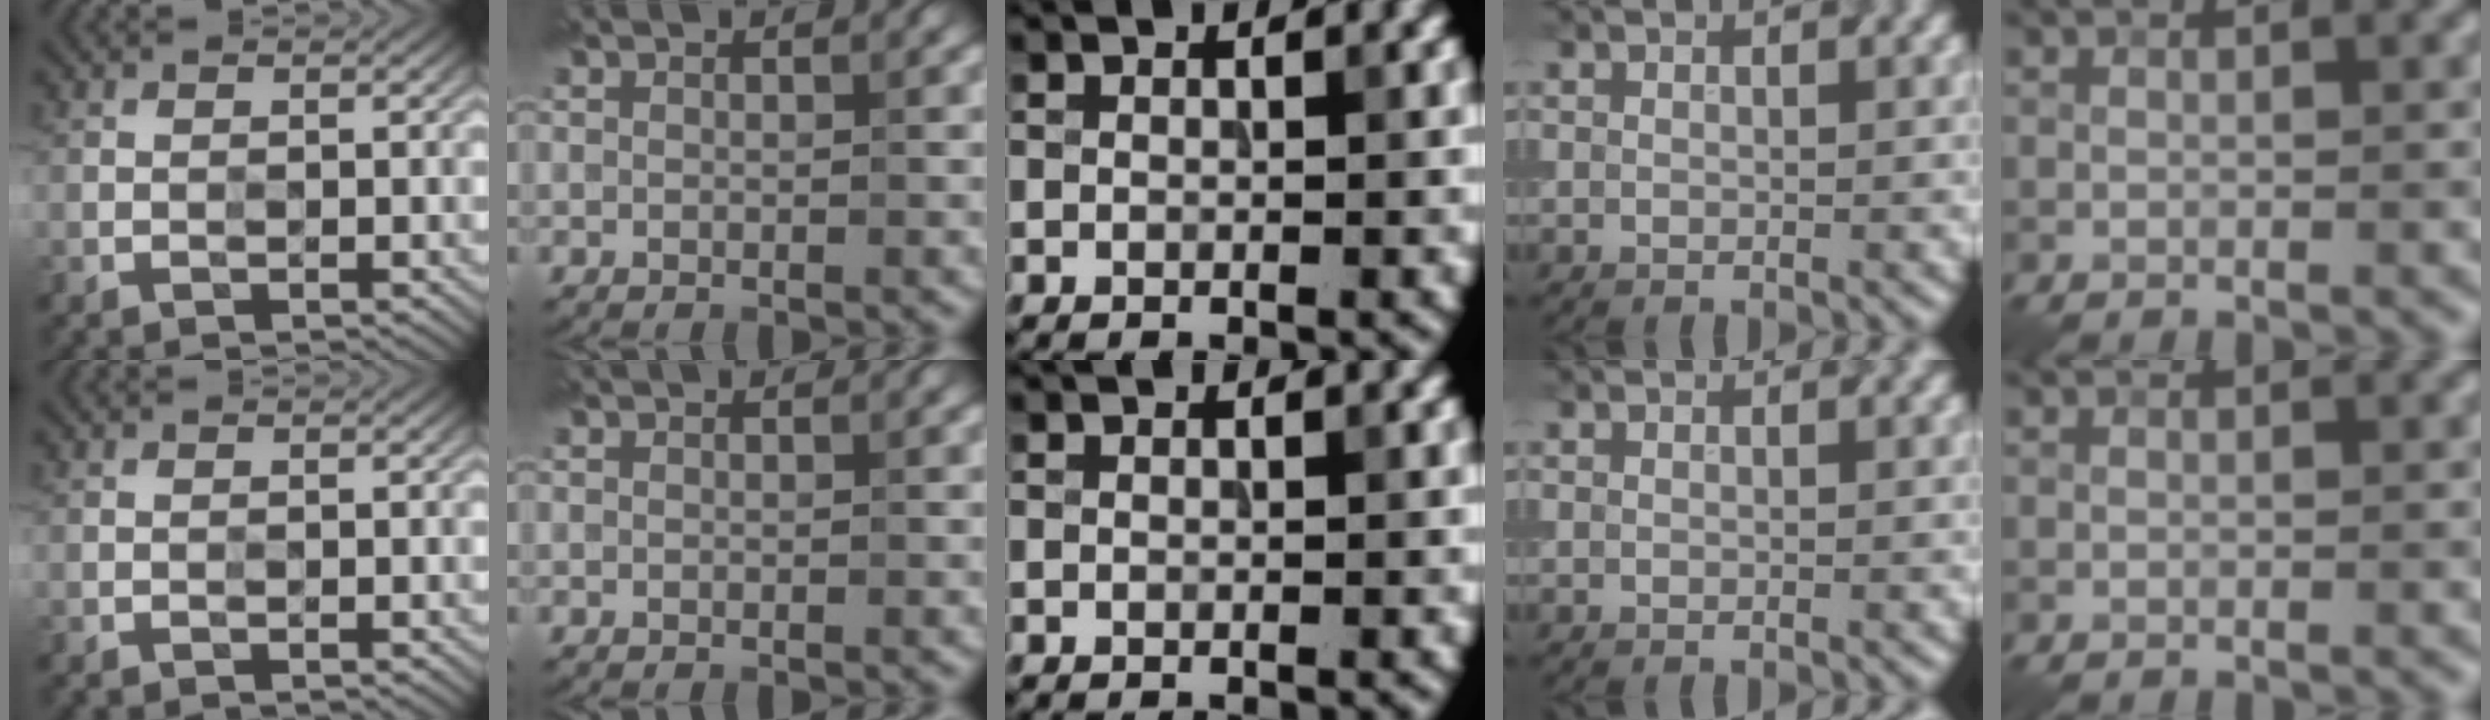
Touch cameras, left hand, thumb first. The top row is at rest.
{}